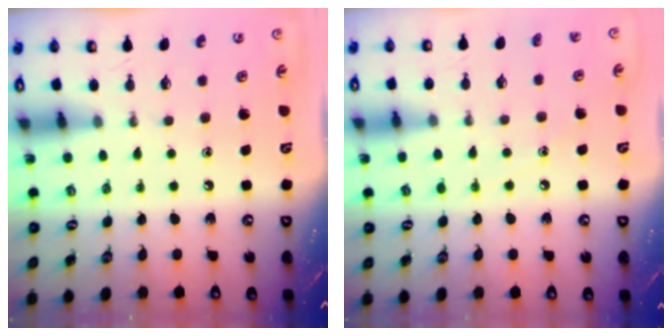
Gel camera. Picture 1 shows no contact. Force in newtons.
{"total": 5.9, "press": 5.8, "slide": 0.7}